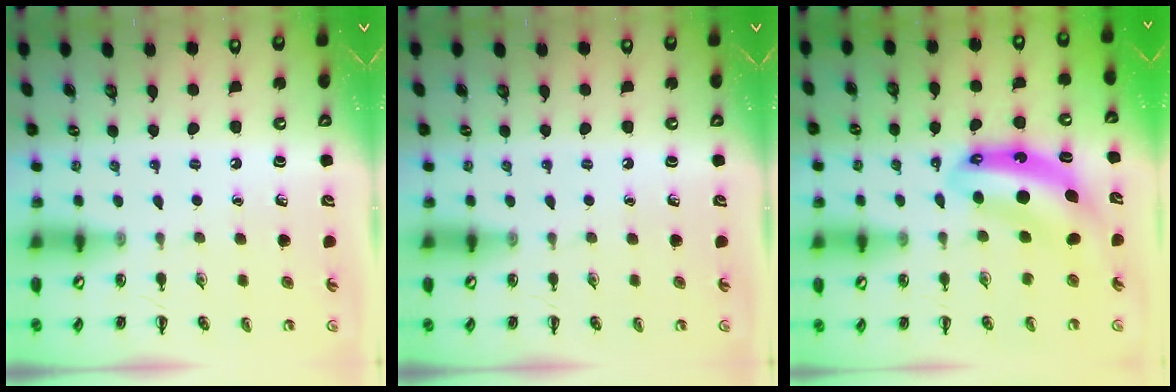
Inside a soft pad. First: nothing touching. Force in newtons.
{"total": 0.0}
{"total": 8.8, "press": 8.6, "slide": 1.9}